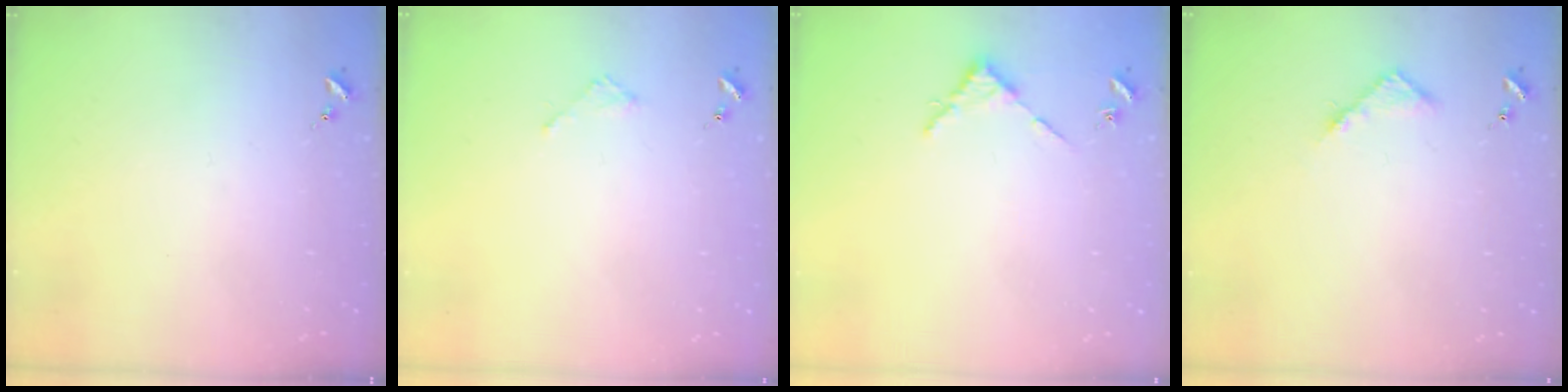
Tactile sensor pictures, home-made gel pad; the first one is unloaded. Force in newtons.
{"total": 1.8, "press": 1.8, "slide": 0.2}
{"total": 2.7, "press": 2.7, "slide": 0.3}
{"total": 4.6, "press": 4.6, "slide": 0.5}